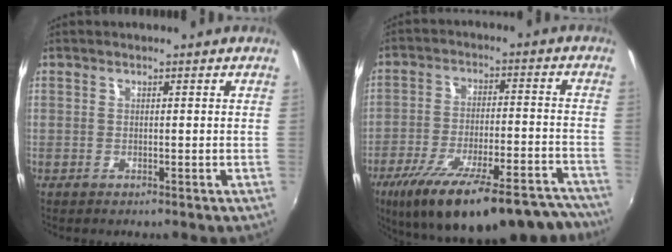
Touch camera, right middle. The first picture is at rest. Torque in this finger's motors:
{"motor_torque": [1.11, -1.03, 0.46, 0.21]}